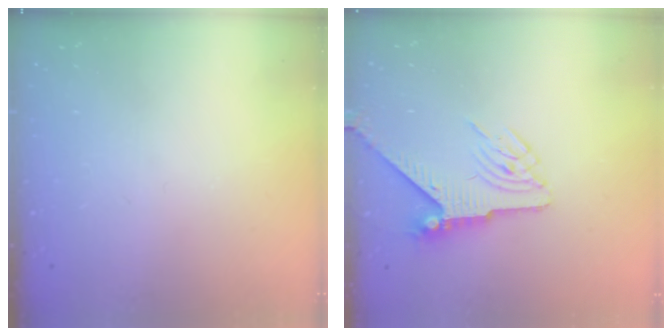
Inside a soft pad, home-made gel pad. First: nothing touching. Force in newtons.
{"total": 6.1, "press": 6.1, "slide": 0.4}